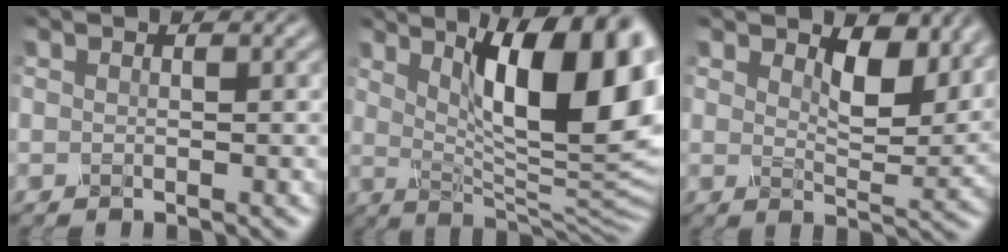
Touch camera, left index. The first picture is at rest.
{"total": 14.6, "force": [5.0, 4.6, 12.9], "torque": [-0.167, -0.006, 0.082]}
{"total": 5.7, "force": [3.2, 2.7, 3.9], "torque": [-0.064, -0.010, 0.042]}